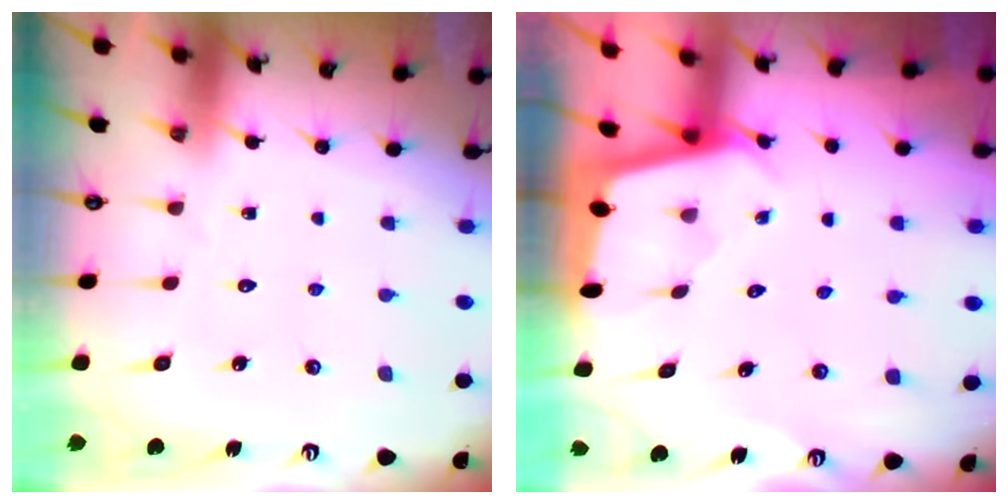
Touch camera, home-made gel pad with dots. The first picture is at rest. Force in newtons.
{"total": 2.0, "press": 2.0, "slide": 0.2}